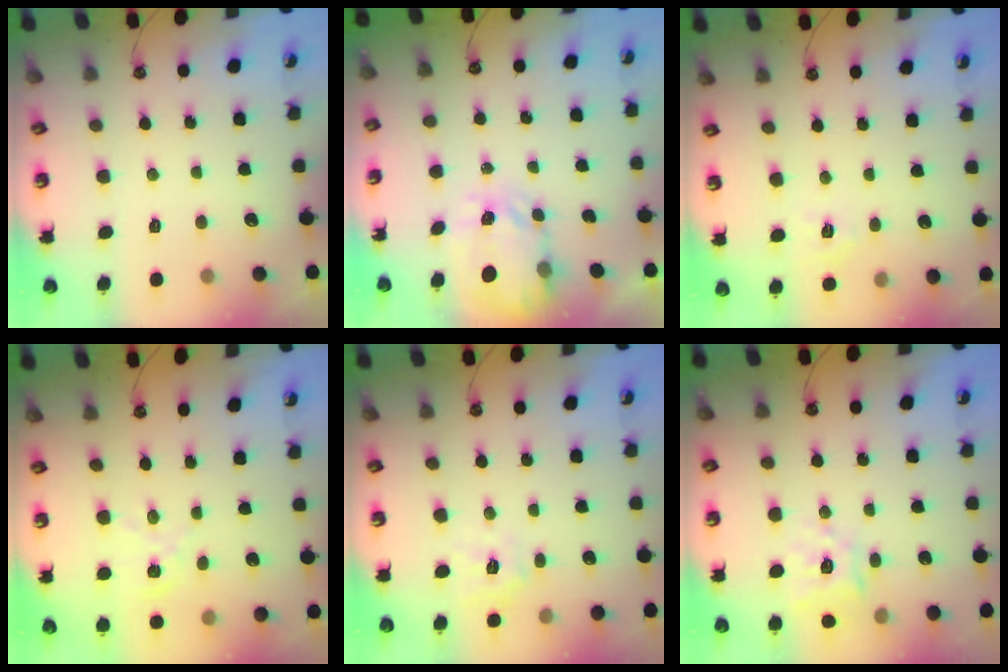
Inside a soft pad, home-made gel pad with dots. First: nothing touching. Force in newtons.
{"total": 3.9, "press": 3.9, "slide": 0.4}
{"total": 3.1, "press": 3.0, "slide": 0.4}
{"total": 1.6, "press": 1.6, "slide": 0.2}
{"total": 8.3, "press": 8.3, "slide": 0.5}
{"total": 14.1, "press": 14.0, "slide": 1.8}